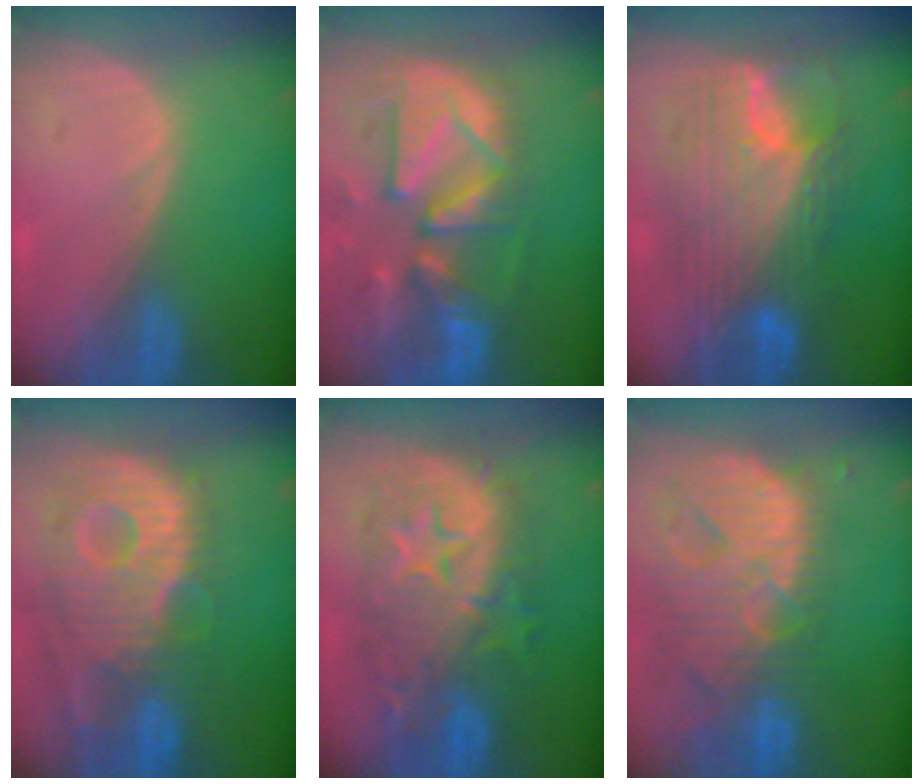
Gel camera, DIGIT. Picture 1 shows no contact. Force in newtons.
{"total": 13.3, "press": 11.4, "slide": 6.9}
{"total": 11.8, "press": 11.7, "slide": 1.1}
{"total": 13.4, "press": 11.6, "slide": 6.6}
{"total": 12.3, "press": 12.2, "slide": 1.1}
{"total": 13.8, "press": 11.7, "slide": 7.3}